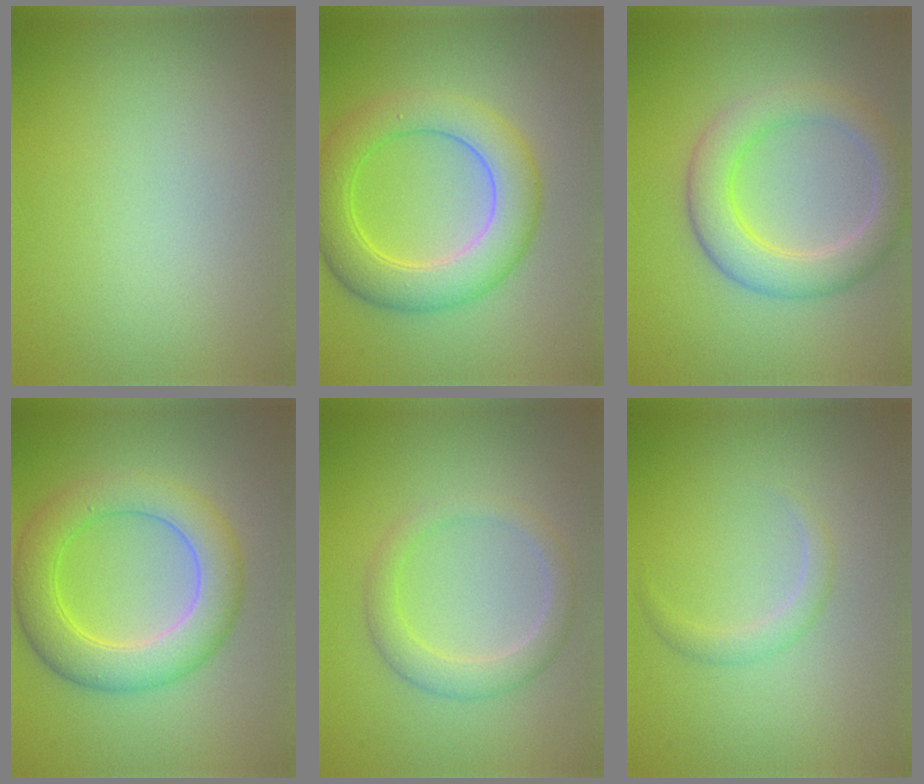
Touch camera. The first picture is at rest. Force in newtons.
{"total": 6.5, "press": 6.5, "slide": 0.1}
{"total": 5.0, "press": 4.9, "slide": 0.4}
{"total": 6.3, "press": 6.3, "slide": 0.2}
{"total": 2.7, "press": 2.7, "slide": 0.1}
{"total": 1.3, "press": 1.2, "slide": 0.1}